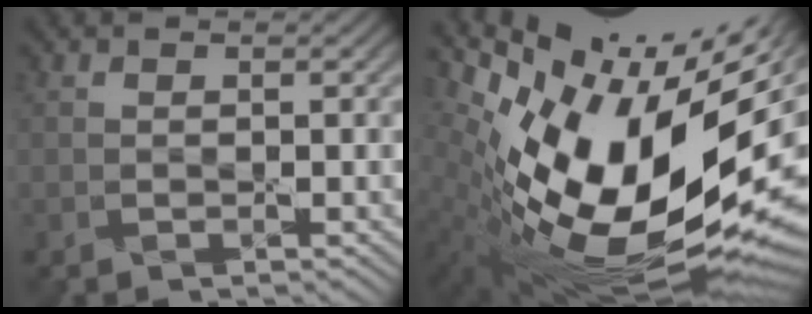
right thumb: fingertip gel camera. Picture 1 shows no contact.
{"total": 20.6, "force": [1.4, 9.8, 18.0], "torque": [-0.301, -0.020, 0.029]}